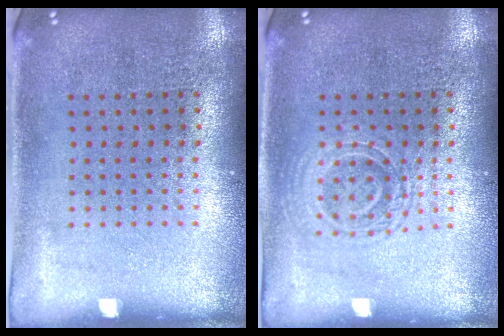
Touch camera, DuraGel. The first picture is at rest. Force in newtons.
{"total": 1.3, "press": 1.2, "slide": 0.4}